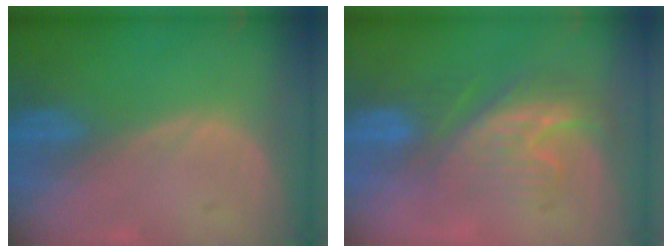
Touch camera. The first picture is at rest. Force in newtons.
{"total": 8.5, "press": 7.5, "slide": 4.1}